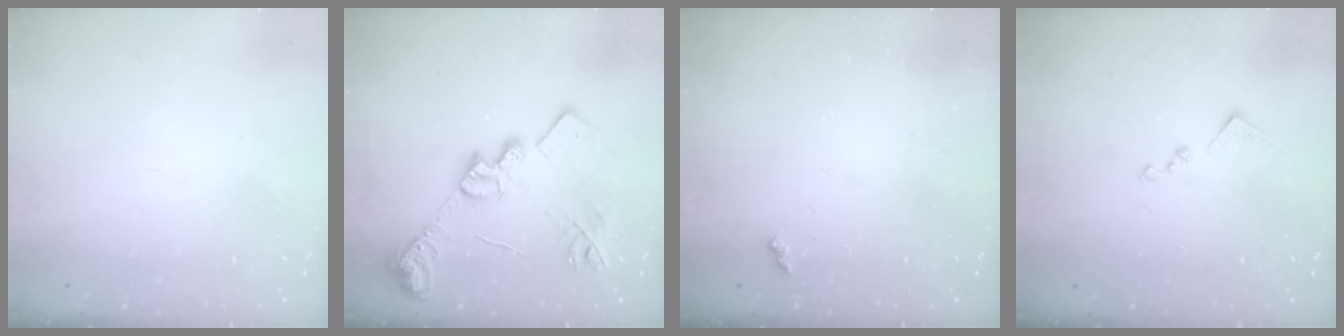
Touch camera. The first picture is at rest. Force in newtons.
{"total": 17.7, "press": 17.6, "slide": 1.0}
{"total": 2.1, "press": 2.1, "slide": 0.5}
{"total": 8.2, "press": 8.2, "slide": 0.7}